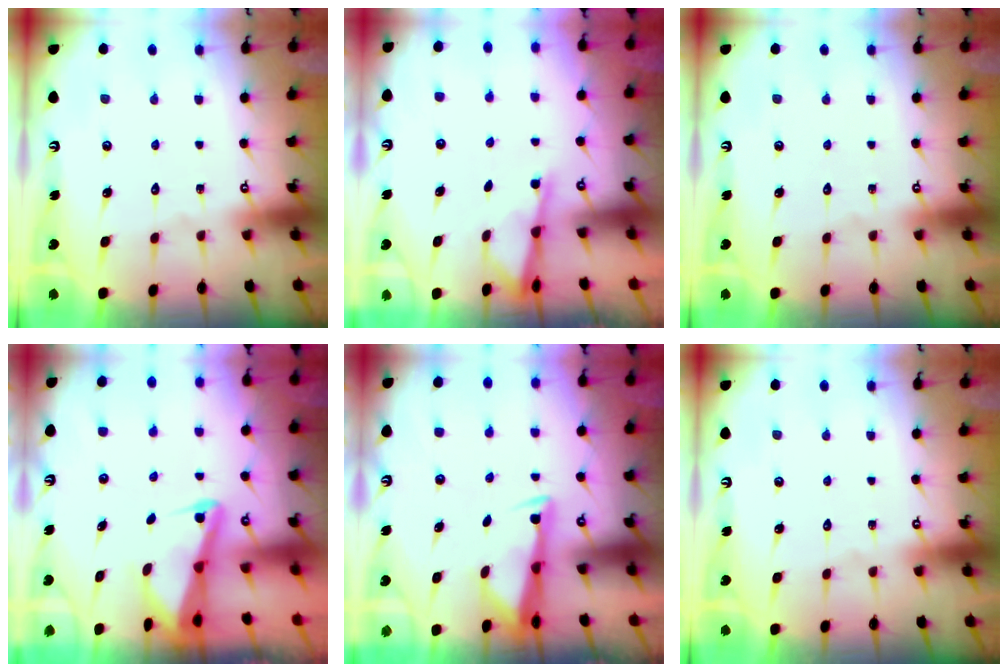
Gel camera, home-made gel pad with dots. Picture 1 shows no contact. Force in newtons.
{"total": 2.3, "press": 2.2, "slide": 0.3}
{"total": 0.0}
{"total": 2.6, "press": 2.5, "slide": 0.6}
{"total": 3.3, "press": 3.2, "slide": 0.9}
{"total": 0.0}